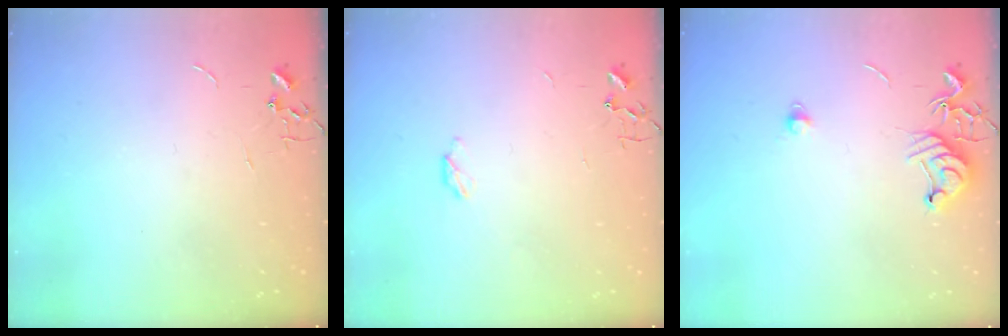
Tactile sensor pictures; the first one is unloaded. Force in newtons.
{"total": 2.8, "press": 2.7, "slide": 0.5}
{"total": 8.3, "press": 8.3, "slide": 1.0}